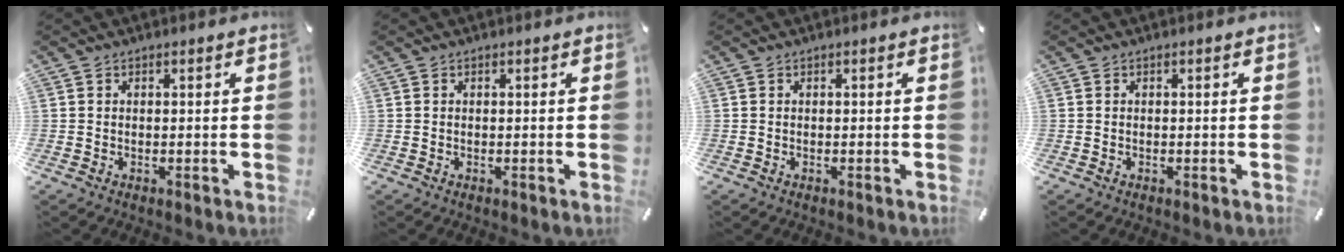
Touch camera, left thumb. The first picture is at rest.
{"total": 0.0}
{"total": 0.0}
{"total": 0.0}